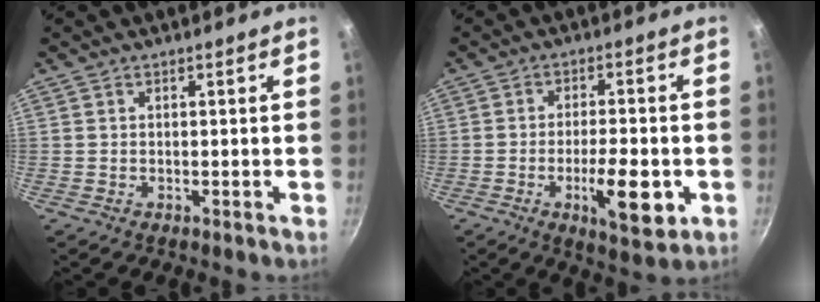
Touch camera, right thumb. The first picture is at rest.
{"total": 10.5, "force": [-3.2, 3.5, 9.4], "torque": [-0.131, 0.007, -0.044]}